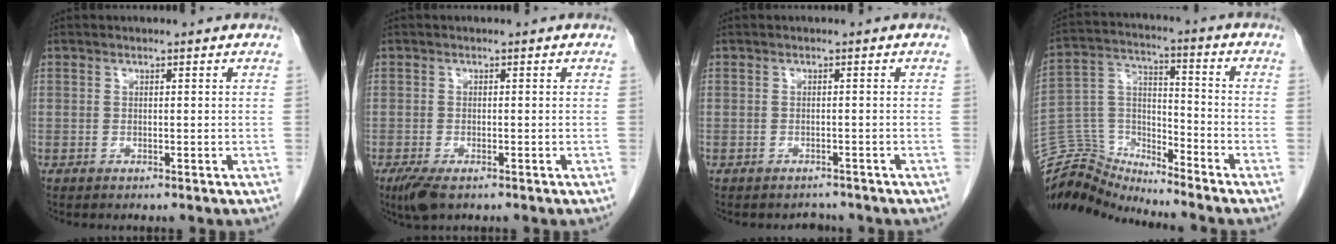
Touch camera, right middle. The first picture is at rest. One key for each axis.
{"total": 3.5, "fx": -2.3, "fy": 1.1, "fz": 2.5, "tx": -0.054, "ty": -0.010, "tz": -0.038}
{"total": 1.8, "fx": -1.6, "fy": 0.8, "fz": -0.1, "tx": -0.001, "ty": -0.002, "tz": -0.023}
{"total": 10.7, "fx": -10.7, "fy": 0.8, "fz": -0.9, "tx": 0.010, "ty": 0.062, "tz": -0.207}